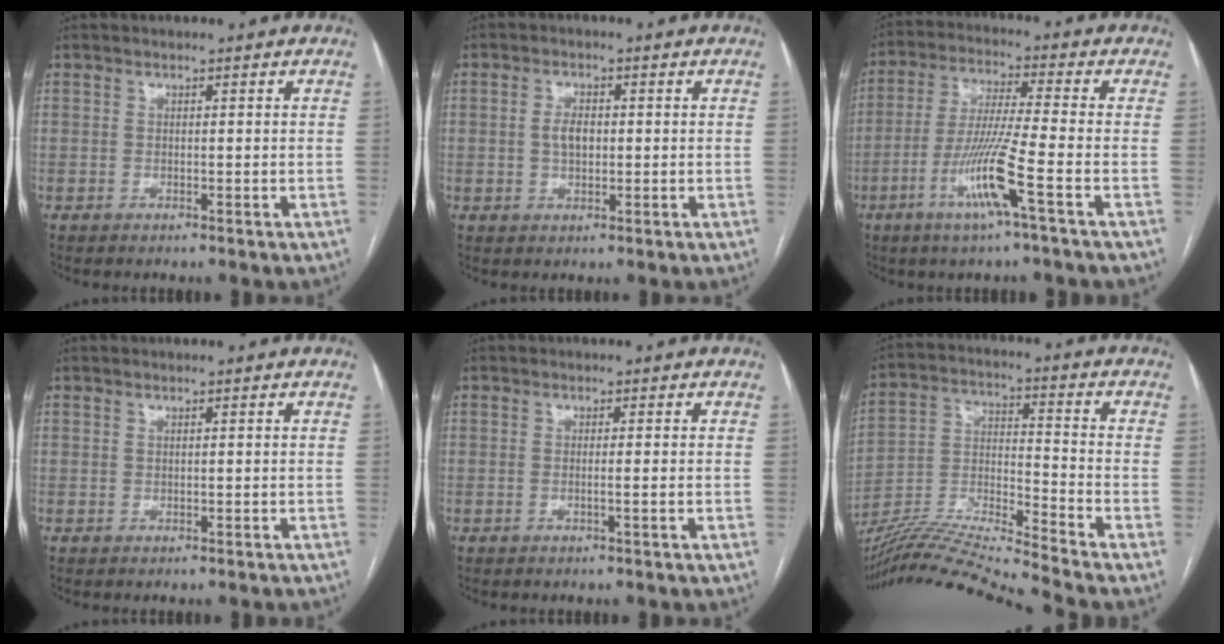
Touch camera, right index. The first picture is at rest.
{"total": 3.2, "force": [0.1, 1.8, 2.7], "torque": [-0.052, 0.006, 0.003]}
{"total": 10.6, "force": [-4.5, -1.0, 9.6], "torque": [-0.191, -0.014, -0.091]}
{"total": 0.0}
{"total": 1.0, "force": [-0.4, -0.4, 0.8], "torque": [-0.009, 0.001, -0.009]}
{"total": 16.7, "force": [-15.4, -2.9, 5.6], "torque": [-0.097, 0.007, -0.278]}